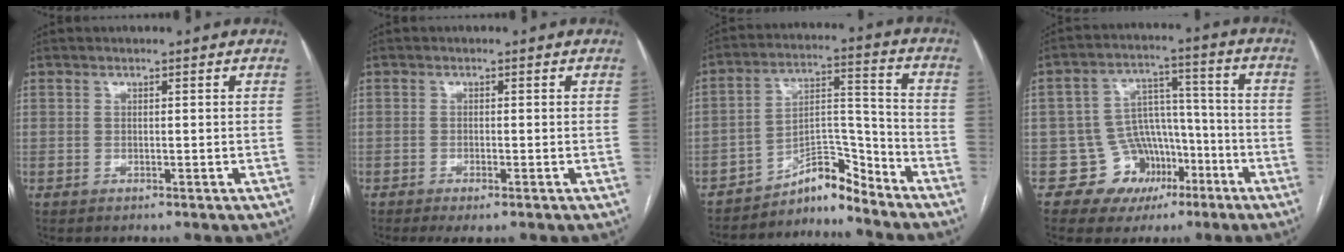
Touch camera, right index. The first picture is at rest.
{"total": 2.5, "force": [-1.6, 0.4, 1.9], "torque": [-0.029, -0.005, -0.025]}
{"total": 7.1, "force": [-6.9, 1.1, 1.1], "torque": [-0.008, 0.049, -0.117]}
{"total": 9.7, "force": [-4.7, 8.4, 1.5], "torque": [-0.005, 0.056, -0.061]}